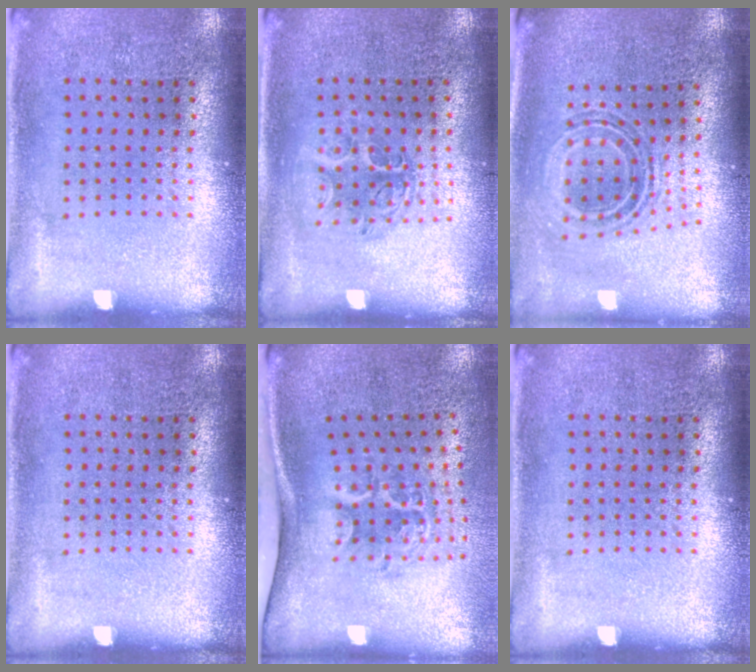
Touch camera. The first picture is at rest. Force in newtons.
{"total": 1.2, "press": 1.1, "slide": 0.4}
{"total": 0.8, "press": 0.8, "slide": 0.3}
{"total": 0.0}
{"total": 2.2, "press": 1.3, "slide": 1.8}
{"total": 0.0}